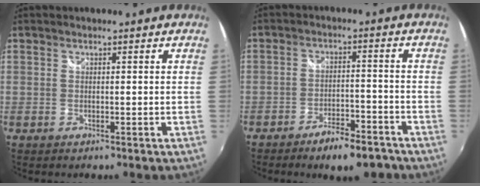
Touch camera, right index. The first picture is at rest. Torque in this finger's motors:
{"motor_torque": [0.60, -0.39, 0.31, 0.02]}